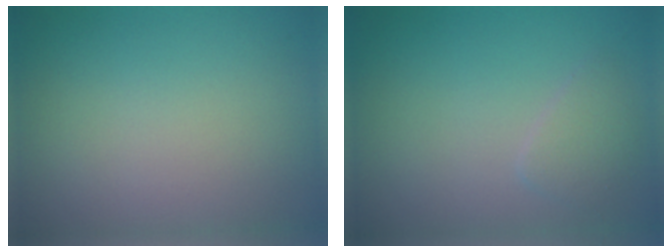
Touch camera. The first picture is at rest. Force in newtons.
{"total": 1.5, "press": 1.5, "slide": 0.1}